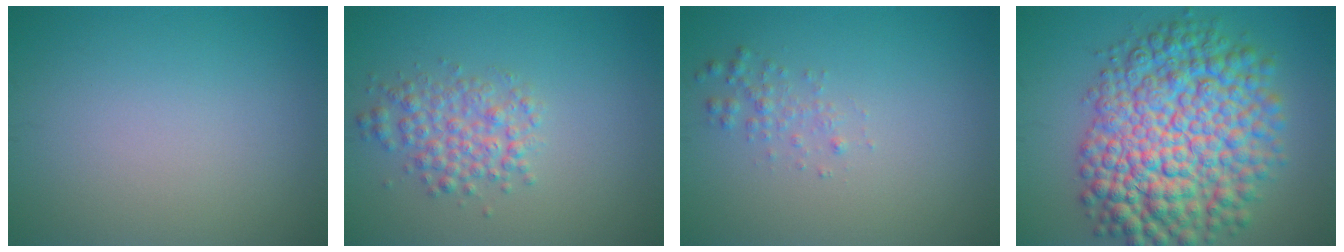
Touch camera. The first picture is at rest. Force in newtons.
{"total": 3.1, "press": 3.1, "slide": 0.1}
{"total": 1.3, "press": 1.3, "slide": 0.0}
{"total": 12.9, "press": 12.9, "slide": 0.3}